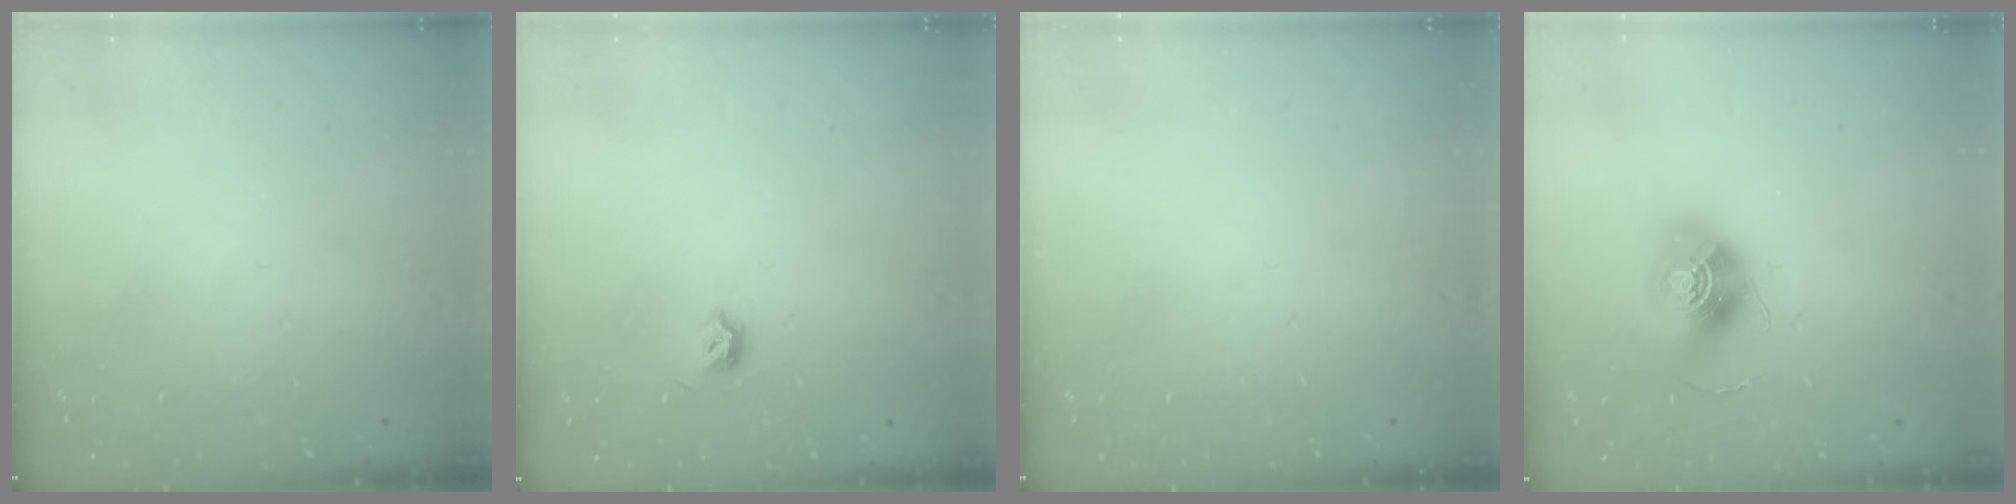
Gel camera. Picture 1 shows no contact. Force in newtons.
{"total": 3.7, "press": 3.6, "slide": 0.9}
{"total": 0.0}
{"total": 13.5, "press": 13.5, "slide": 0.6}